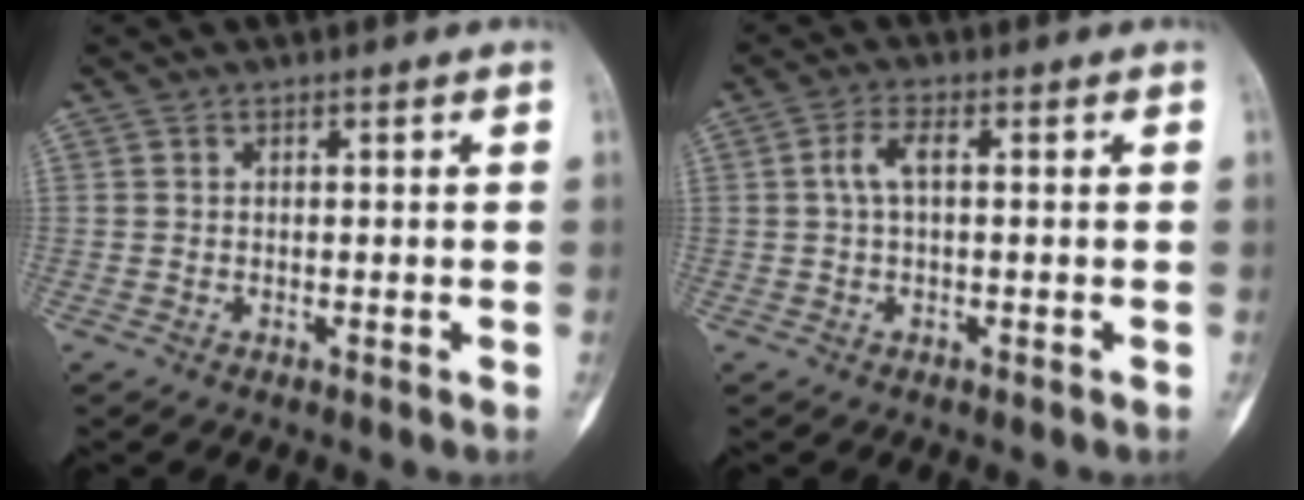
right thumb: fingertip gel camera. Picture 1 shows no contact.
{"total": 3.4, "force": [0.4, 1.4, 3.1], "torque": [-0.071, 0.010, 0.006]}